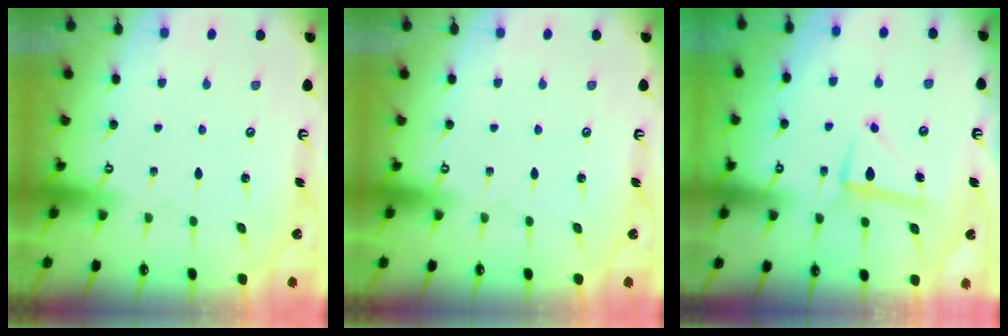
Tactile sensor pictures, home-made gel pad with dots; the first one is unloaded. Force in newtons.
{"total": 0.0}
{"total": 7.2, "press": 6.9, "slide": 1.9}